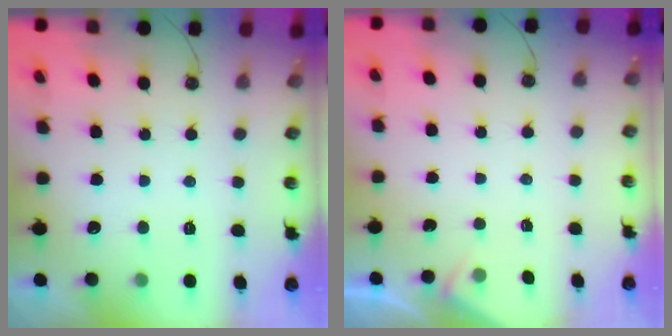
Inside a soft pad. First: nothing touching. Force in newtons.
{"total": 2.5, "press": 2.5, "slide": 0.4}